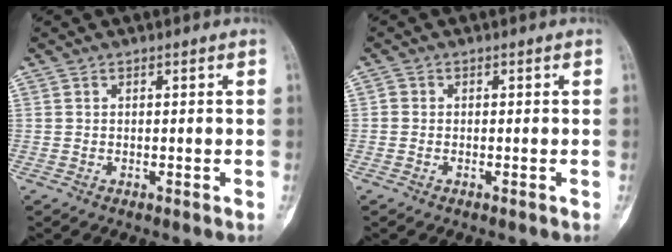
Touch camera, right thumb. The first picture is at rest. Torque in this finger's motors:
{"motor_torque": [0.39, -0.08, 0.12, -0.24, 0.03]}